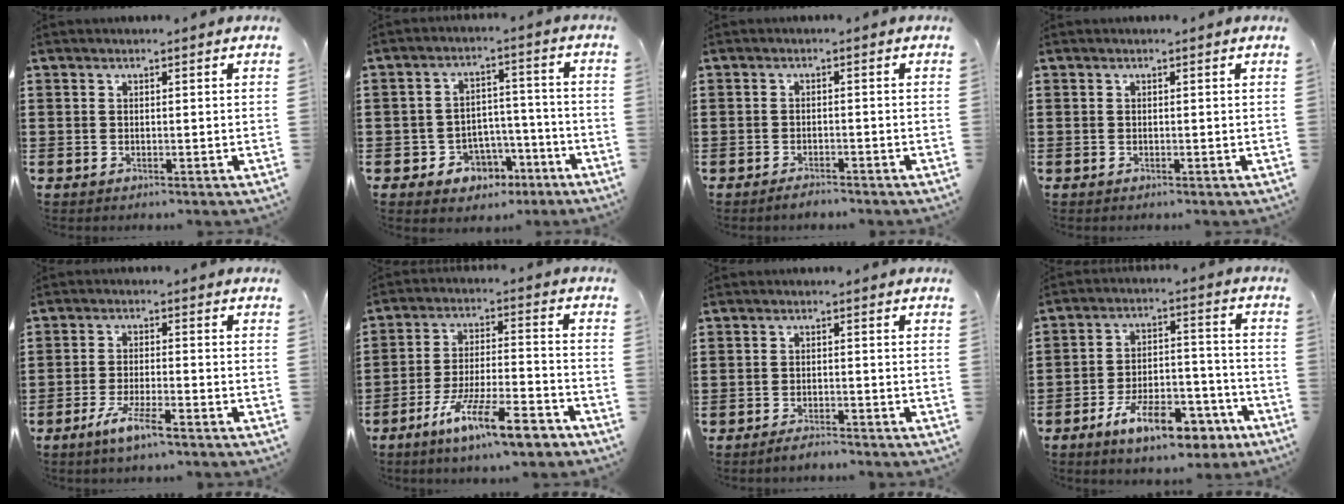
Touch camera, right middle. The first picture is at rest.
{"total": 4.9, "force": [-3.3, 3.5, 1.0], "torque": [-0.026, 0.020, -0.064]}
{"total": 1.5, "force": [-1.4, 0.1, 0.4], "torque": [-0.010, -0.002, -0.027]}
{"total": 0.0}
{"total": 5.1, "force": [-3.4, 0.6, 3.8], "torque": [-0.081, -0.007, -0.062]}
{"total": 11.6, "force": [-8.2, 2.0, 7.9], "torque": [-0.141, 0.019, -0.154]}
{"total": 1.8, "force": [-1.8, 0.1, 0.5], "torque": [-0.012, -0.001, -0.033]}
{"total": 11.2, "force": [-7.5, 4.1, 7.3], "torque": [-0.129, 0.027, -0.136]}